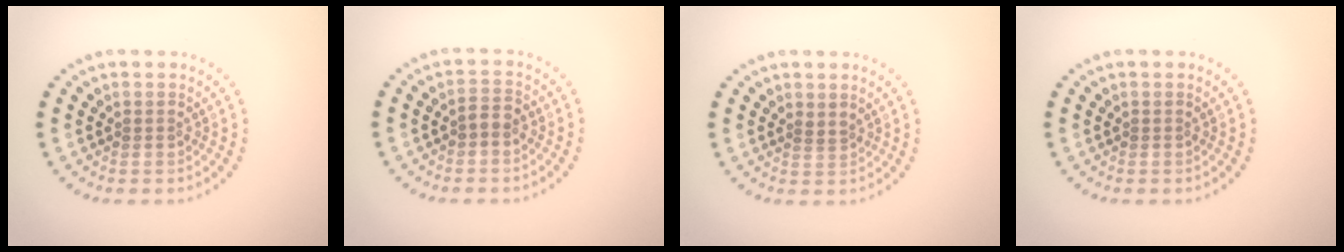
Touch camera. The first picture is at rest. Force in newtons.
{"total": 1.2, "press": 1.1, "slide": 0.4}
{"total": 0.6, "press": 0.4, "slide": 0.5}
{"total": 0.0}